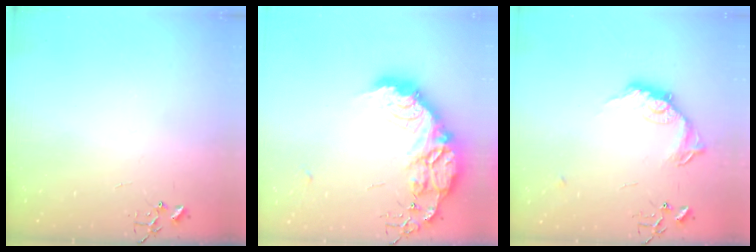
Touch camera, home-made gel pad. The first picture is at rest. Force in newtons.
{"total": 24.7, "press": 24.6, "slide": 2.0}
{"total": 14.2, "press": 14.2, "slide": 0.6}